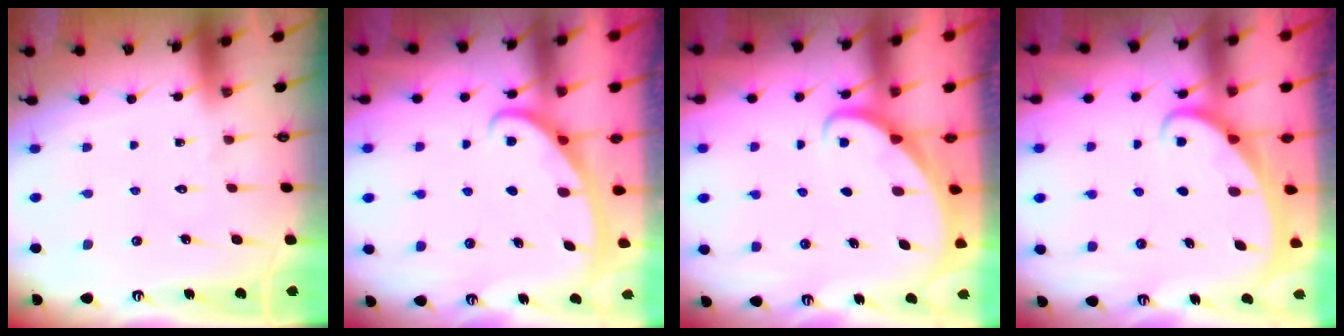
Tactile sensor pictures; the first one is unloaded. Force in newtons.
{"total": 2.8, "press": 2.8, "slide": 0.4}
{"total": 2.0, "press": 2.0, "slide": 0.2}
{"total": 2.1, "press": 2.1, "slide": 0.0}